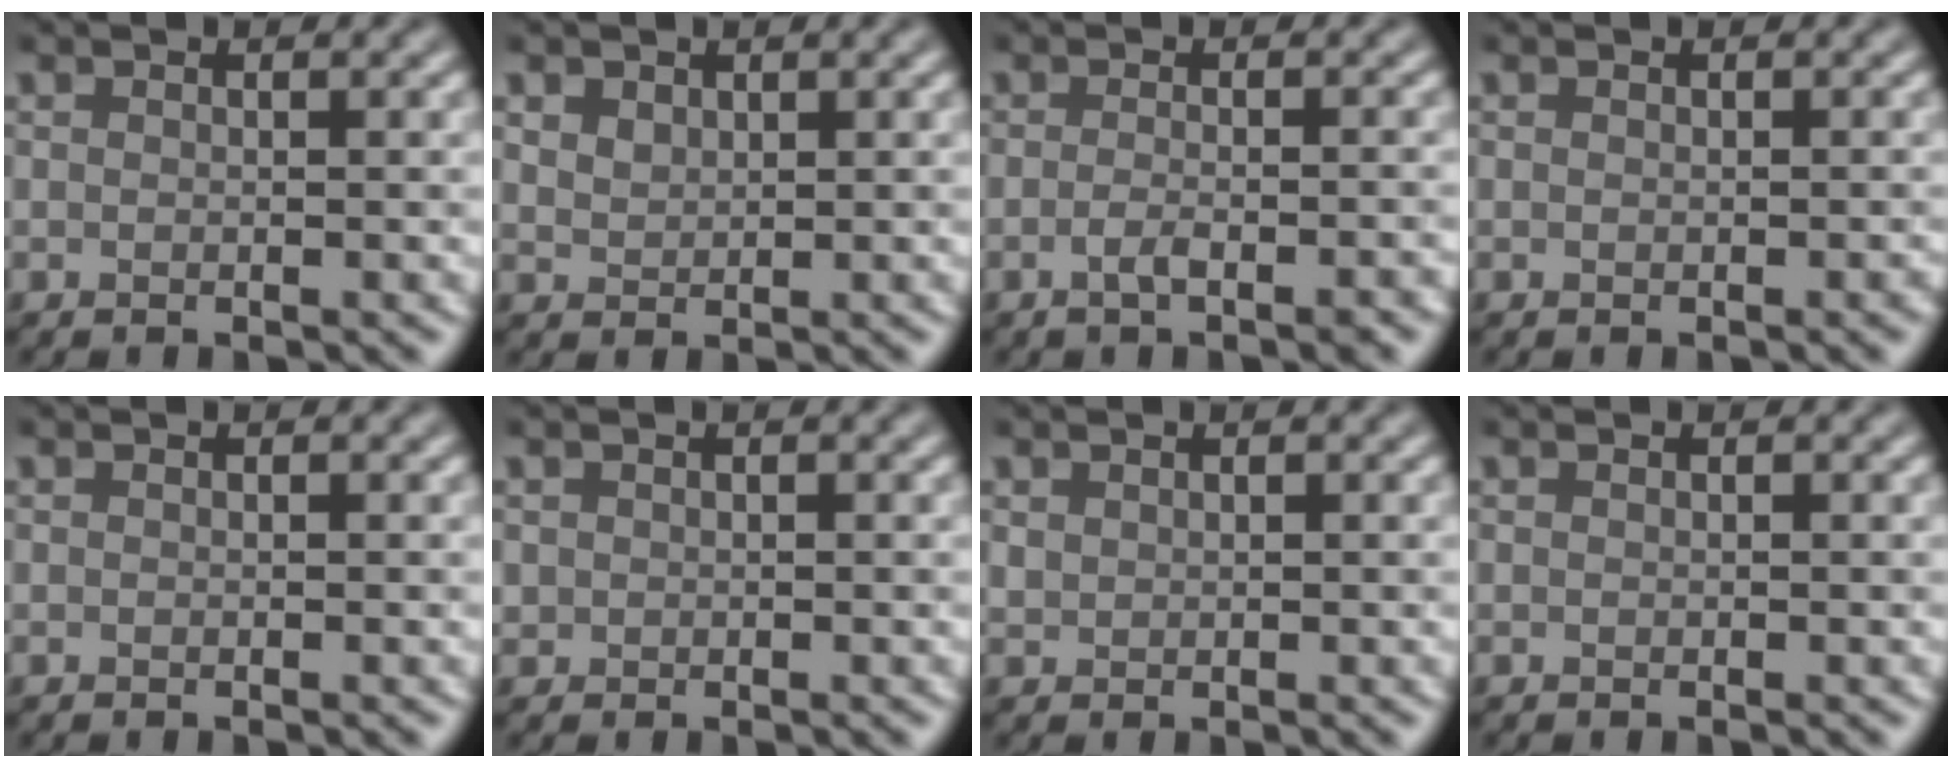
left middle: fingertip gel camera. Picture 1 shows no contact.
{"total": 1.5, "force": [1.0, 1.0, 0.5], "torque": [-0.012, 0.000, 0.021]}
{"total": 2.5, "force": [-1.2, 0.8, 2.1], "torque": [-0.029, 0.002, -0.025]}
{"total": 0.0}
{"total": 0.0}
{"total": 0.5, "force": [0.1, 0.5, 0.0], "torque": [0.006, -0.002, 0.003]}
{"total": 0.7, "force": [0.5, 0.4, 0.1], "torque": [-0.004, -0.001, 0.013]}
{"total": 0.0}